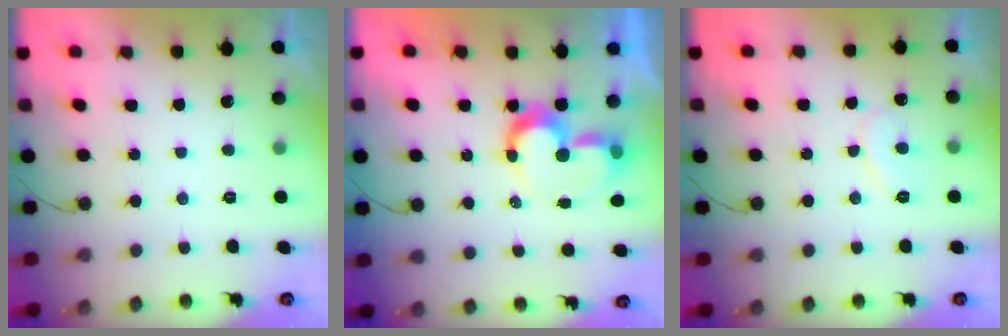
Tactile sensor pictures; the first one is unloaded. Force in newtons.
{"total": 9.8, "press": 9.8, "slide": 0.6}
{"total": 7.1, "press": 7.0, "slide": 0.7}